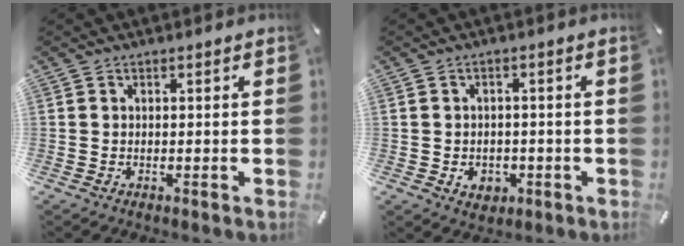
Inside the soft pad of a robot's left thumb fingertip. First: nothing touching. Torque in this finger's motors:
{"motor_torque": [0.38, 0.48, 0.03, 0.04, 0.00]}